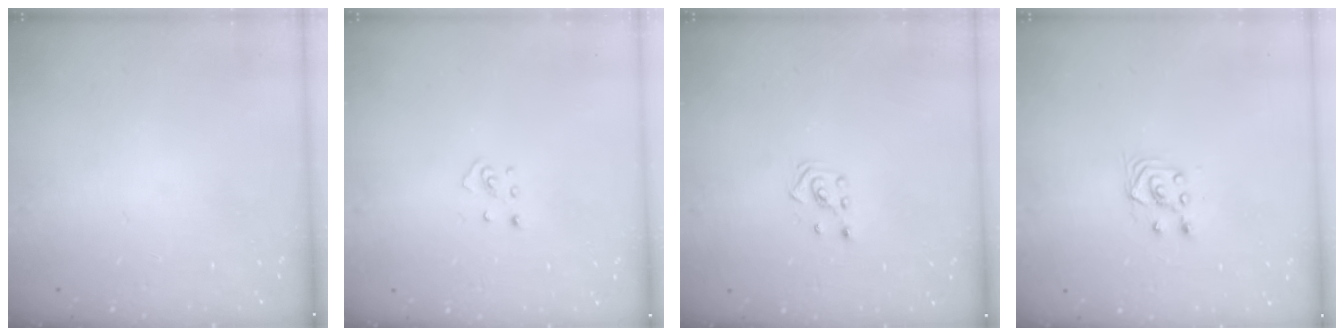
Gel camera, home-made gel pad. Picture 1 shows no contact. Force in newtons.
{"total": 3.6, "press": 3.6, "slide": 0.4}
{"total": 2.1, "press": 1.9, "slide": 0.8}
{"total": 2.9, "press": 2.7, "slide": 1.0}